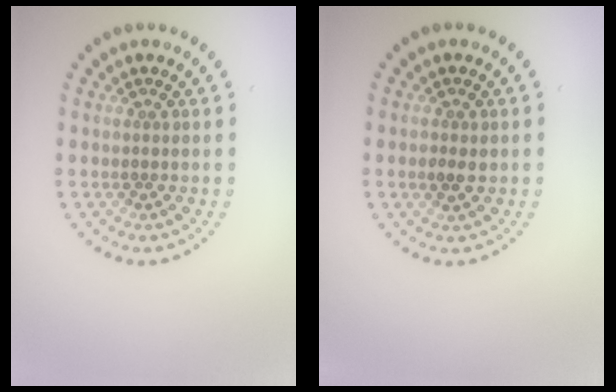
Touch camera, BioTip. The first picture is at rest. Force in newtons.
{"total": 1.5, "press": 1.5, "slide": 0.1}